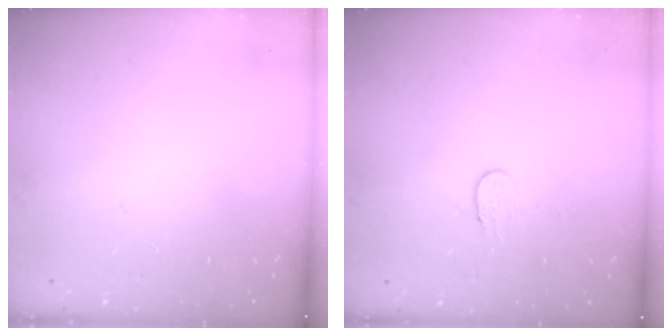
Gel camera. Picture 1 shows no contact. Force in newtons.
{"total": 6.2, "press": 6.2, "slide": 0.5}